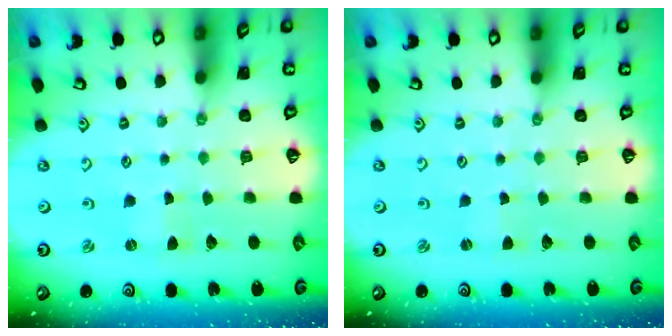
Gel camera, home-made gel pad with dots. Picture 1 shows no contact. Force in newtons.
{"total": 0.5, "press": 0.5, "slide": 0.0}